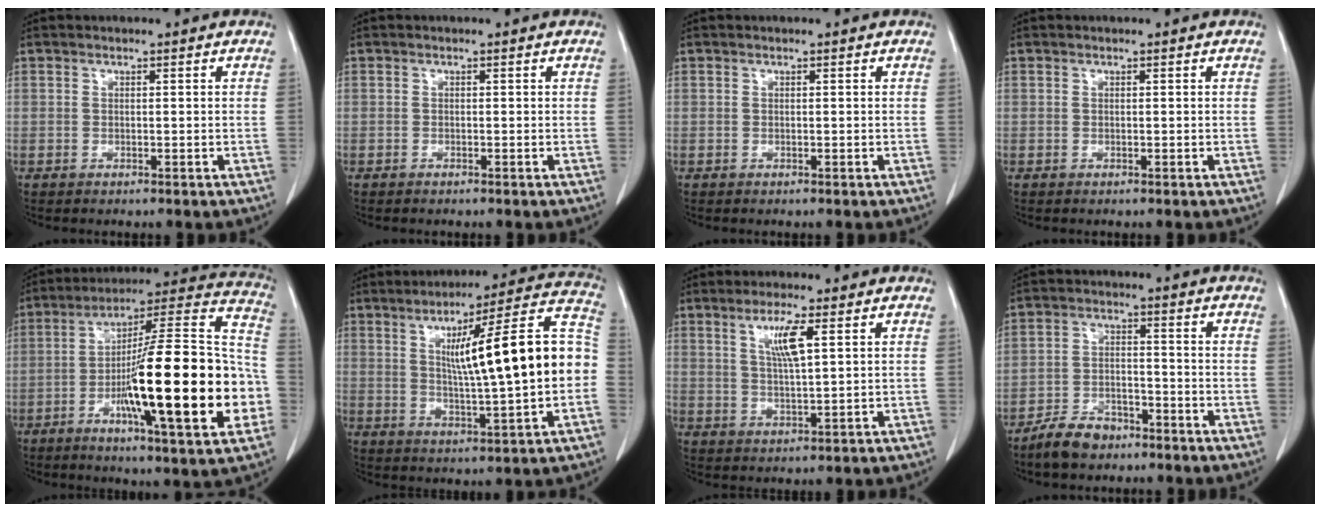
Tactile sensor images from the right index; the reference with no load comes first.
{"total": 0.0}
{"total": 0.0}
{"total": 0.0}
{"total": 26.9, "force": [-6.3, 2.9, 26.0], "torque": [-0.346, 0.001, -0.106]}
{"total": 18.7, "force": [0.9, 1.3, 18.7], "torque": [-0.269, 0.029, 0.010]}
{"total": 5.8, "force": [2.3, 0.6, 5.3], "torque": [-0.099, 0.000, 0.043]}
{"total": 6.3, "force": [-5.1, 2.7, 2.5], "torque": [-0.054, -0.002, -0.089]}